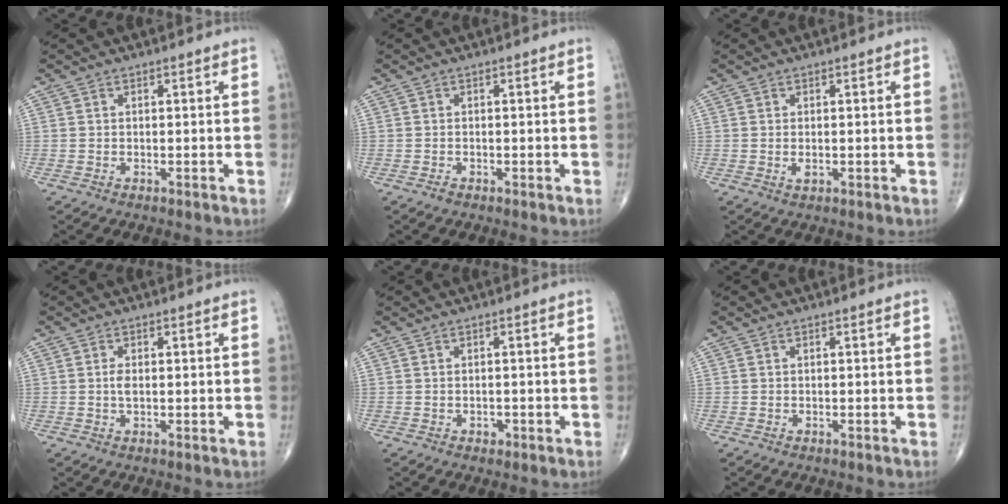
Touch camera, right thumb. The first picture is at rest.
{"total": 0.6, "force": [-0.3, 0.3, 0.4], "torque": [-0.007, -0.002, -0.008]}
{"total": 1.2, "force": [0.0, 0.6, 1.0], "torque": [-0.018, -0.004, 0.001]}
{"total": 1.8, "force": [0.2, 0.8, 1.6], "torque": [-0.032, -0.002, 0.002]}
{"total": 1.1, "force": [-0.4, 0.8, 0.6], "torque": [-0.006, 0.001, -0.005]}
{"total": 0.0}